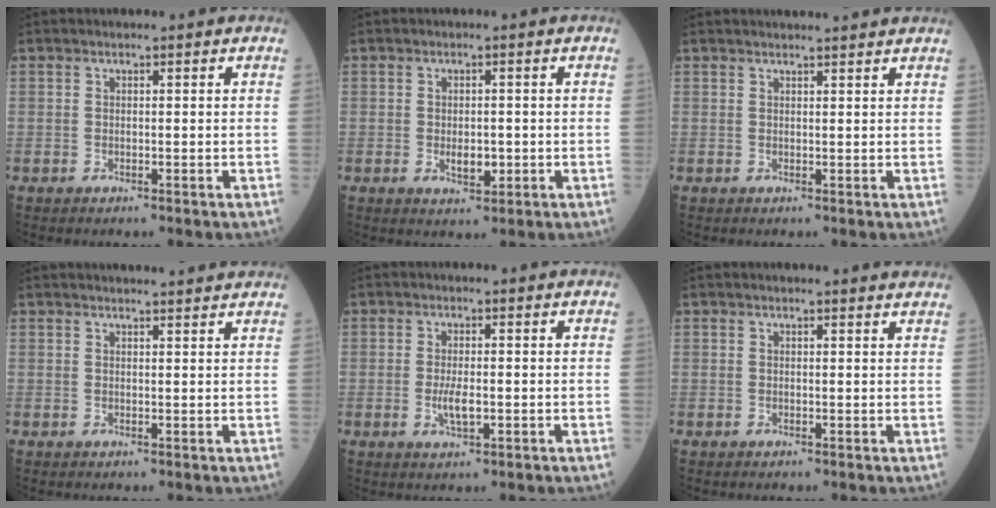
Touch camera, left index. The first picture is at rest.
{"total": 3.1, "force": [-0.7, 1.6, 2.5], "torque": [-0.043, -0.002, -0.005]}
{"total": 6.0, "force": [5.7, -0.2, 1.7], "torque": [-0.016, 0.021, 0.059]}
{"total": 7.4, "force": [7.1, 0.1, 1.9], "torque": [-0.018, 0.021, 0.070]}
{"total": 3.0, "force": [-0.7, 0.9, 2.8], "torque": [-0.062, -0.004, -0.010]}
{"total": 2.1, "force": [2.1, -0.2, 0.0], "torque": [0.003, -0.005, 0.003]}